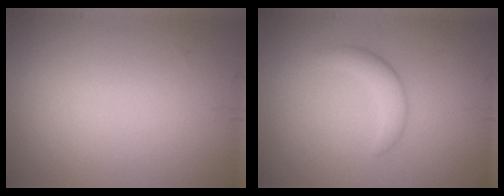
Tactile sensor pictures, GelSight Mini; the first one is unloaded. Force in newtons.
{"total": 2.2, "press": 2.2, "slide": 0.2}